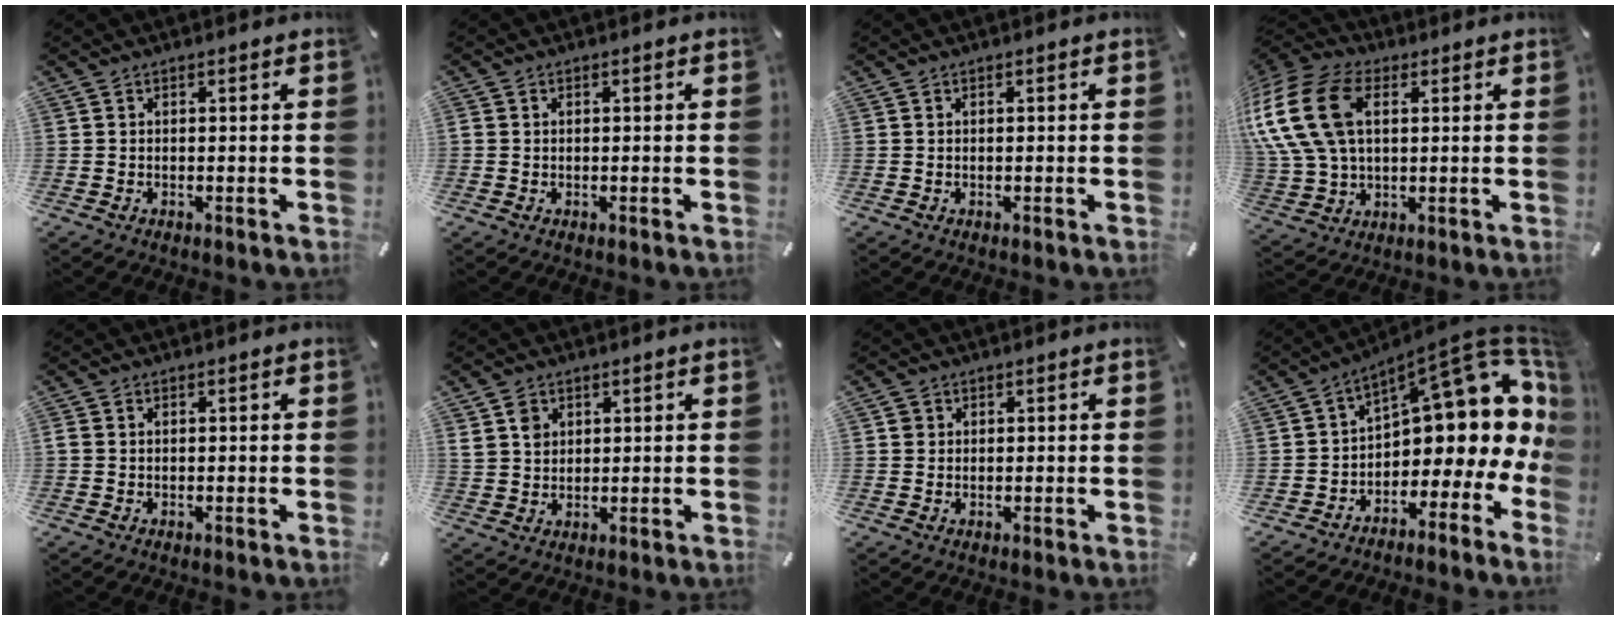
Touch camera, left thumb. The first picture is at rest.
{"total": 0.7, "force": [-0.1, 0.6, 0.4], "torque": [-0.007, 0.004, -0.003]}
{"total": 0.0}
{"total": 21.1, "force": [5.2, 14.7, 14.2], "torque": [-0.332, 0.000, 0.091]}
{"total": 0.9, "force": [-0.1, 0.7, 0.6], "torque": [-0.012, 0.003, -0.003]}
{"total": 4.3, "force": [1.8, 3.6, 1.5], "torque": [-0.028, 0.004, 0.034]}
{"total": 1.7, "force": [0.3, 1.6, 0.2], "torque": [0.003, 0.004, 0.001]}
{"total": 15.0, "force": [7.3, 7.5, 10.7], "torque": [-0.135, -0.069, 0.119]}